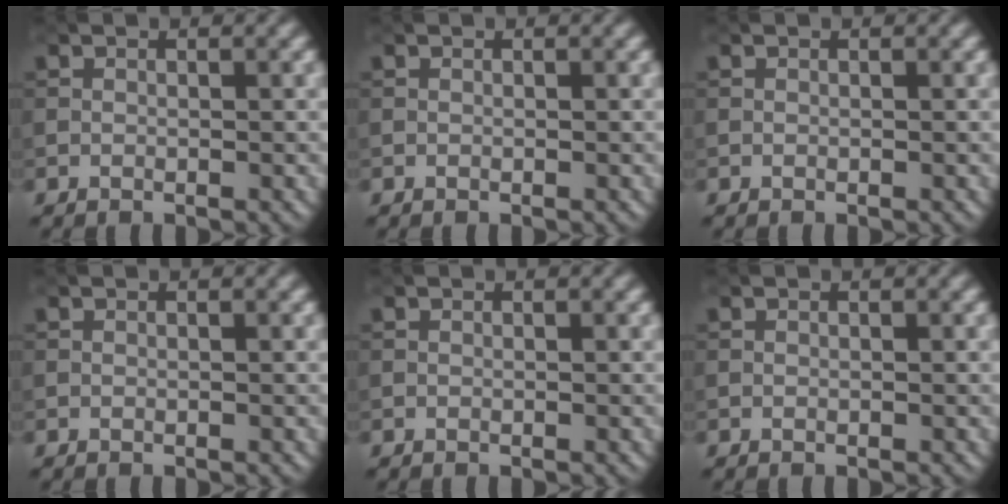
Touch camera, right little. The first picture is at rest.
{"total": 0.0}
{"total": 0.0}
{"total": 0.0}
{"total": 0.0}
{"total": 0.0}